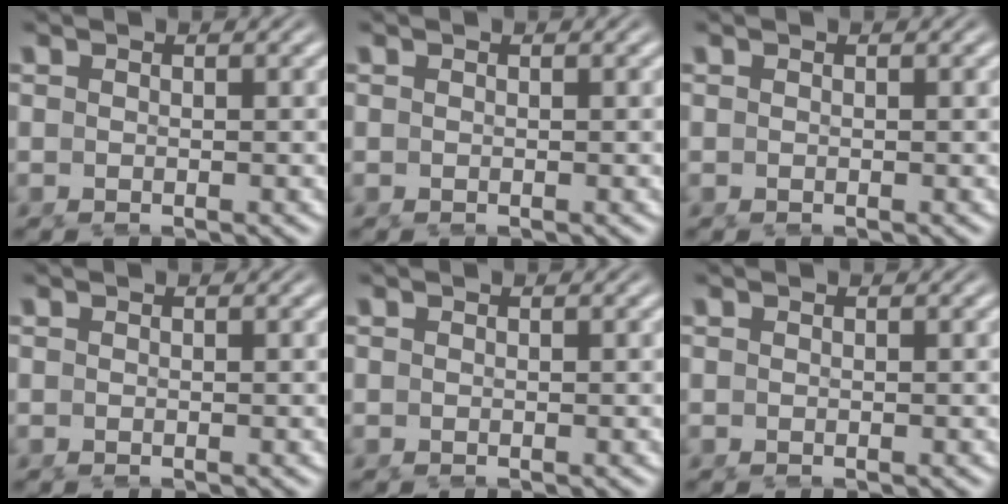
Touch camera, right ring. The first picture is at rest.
{"total": 0.0}
{"total": 0.0}
{"total": 0.0}
{"total": 0.0}
{"total": 0.0}